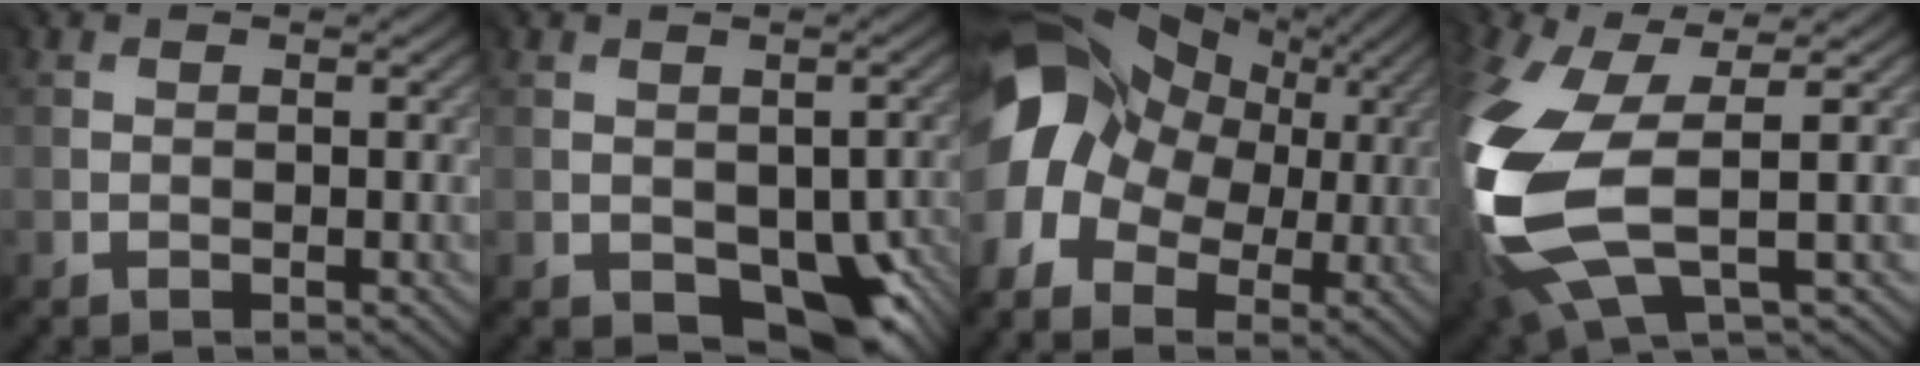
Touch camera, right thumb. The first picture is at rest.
{"total": 8.2, "force": [-3.0, 5.7, 5.0], "torque": [-0.056, -0.026, -0.028]}
{"total": 10.9, "force": [-0.9, 8.7, 6.5], "torque": [-0.169, -0.009, -0.012]}
{"total": 14.0, "force": [-0.9, 7.4, 11.8], "torque": [-0.346, -0.032, -0.001]}